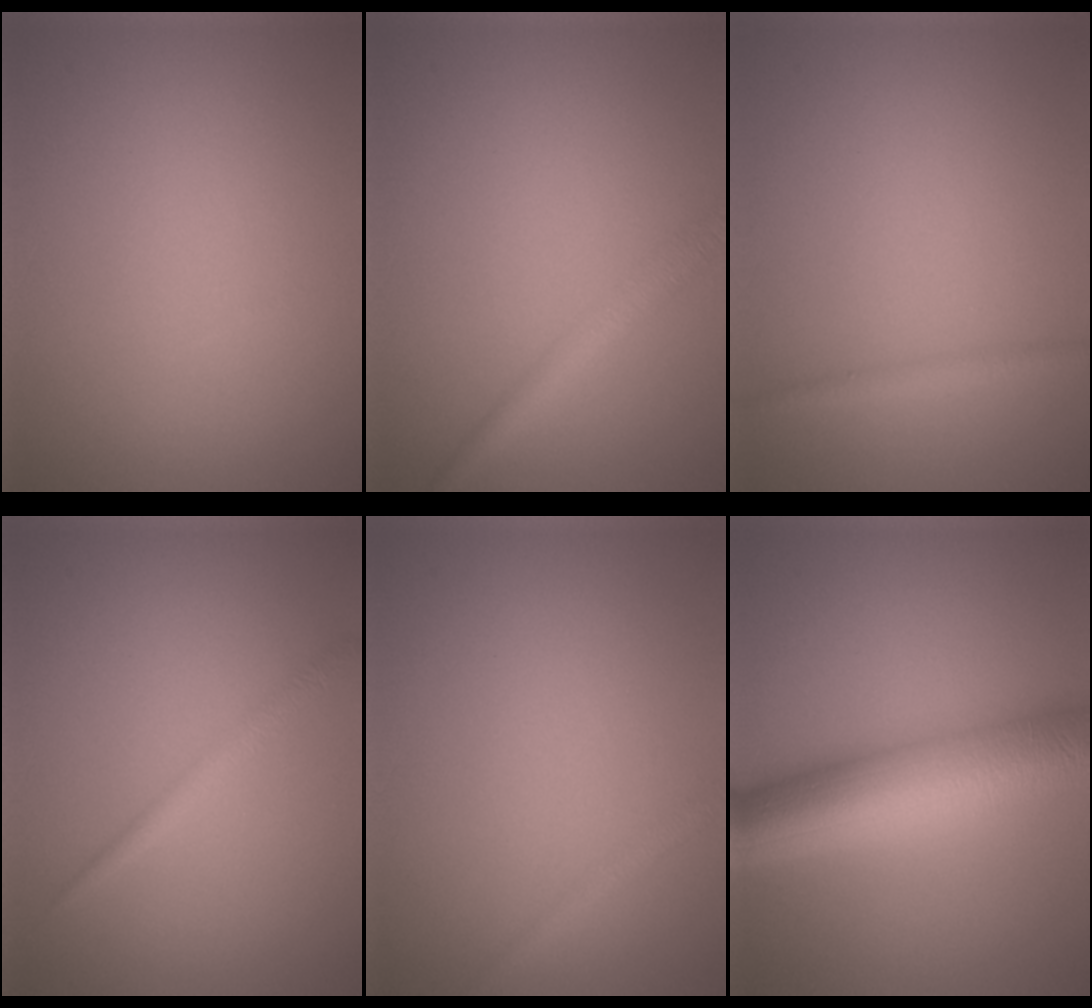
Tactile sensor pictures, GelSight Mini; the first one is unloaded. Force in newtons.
{"total": 2.7, "press": 2.7, "slide": 0.1}
{"total": 1.3, "press": 1.3, "slide": 0.0}
{"total": 1.3, "press": 1.3, "slide": 0.0}
{"total": 1.3, "press": 1.3, "slide": 0.1}
{"total": 10.4, "press": 10.4, "slide": 0.1}